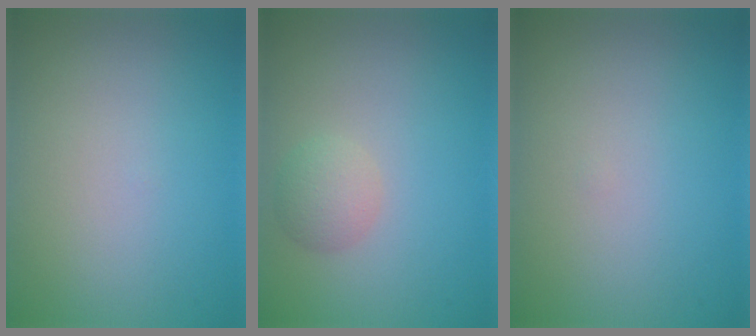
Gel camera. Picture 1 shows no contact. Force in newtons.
{"total": 2.2, "press": 2.2, "slide": 0.1}
{"total": 0.0}